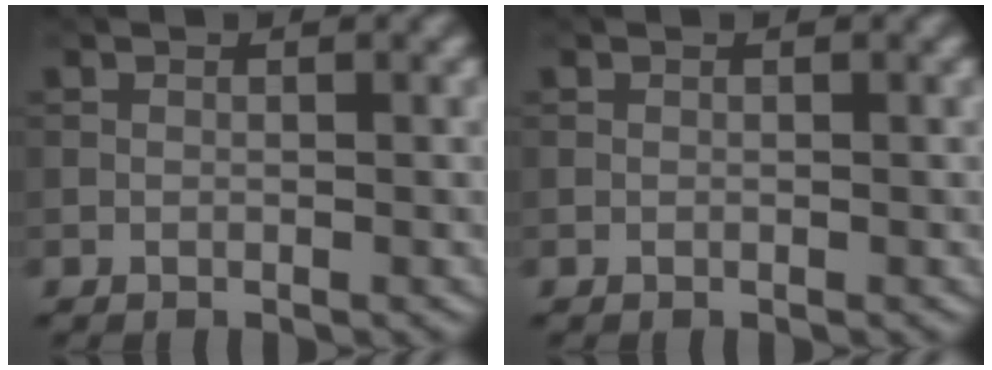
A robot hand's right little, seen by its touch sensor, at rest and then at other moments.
{"total": 0.0}